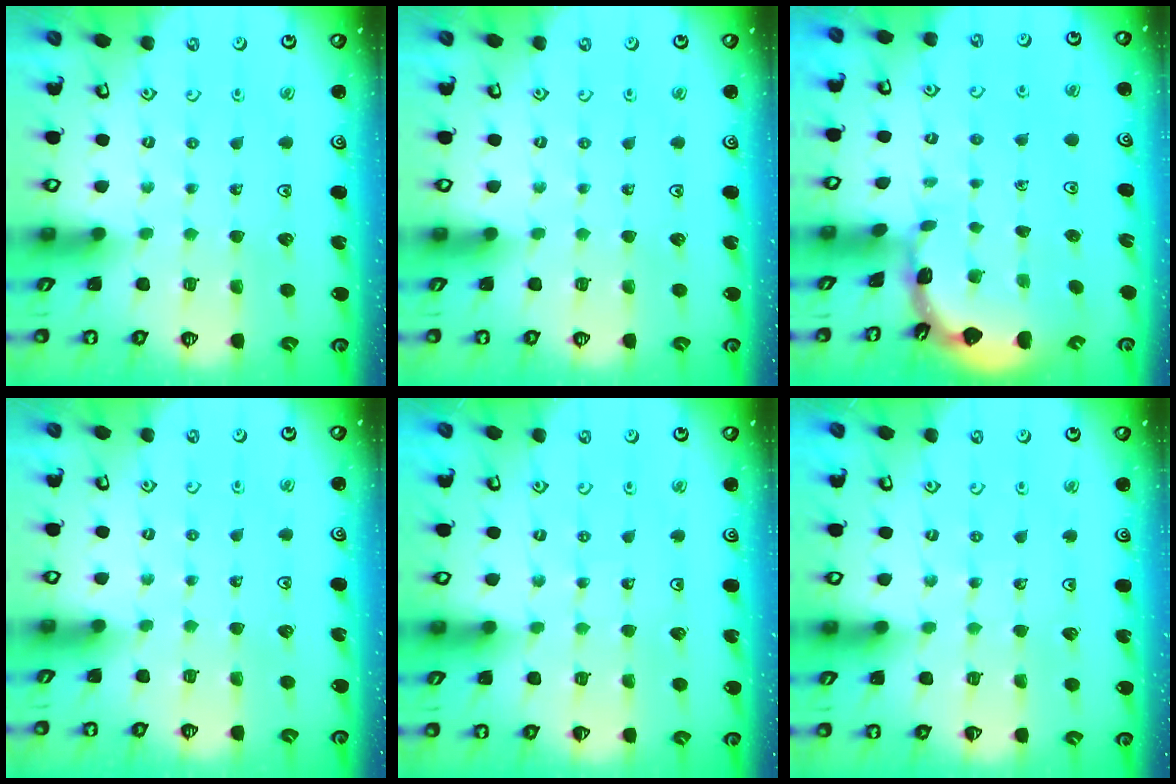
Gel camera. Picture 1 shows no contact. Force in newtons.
{"total": 0.0}
{"total": 1.6, "press": 1.6, "slide": 0.2}
{"total": 0.0}
{"total": 2.9, "press": 2.9, "slide": 0.3}
{"total": 3.1, "press": 3.1, "slide": 0.3}